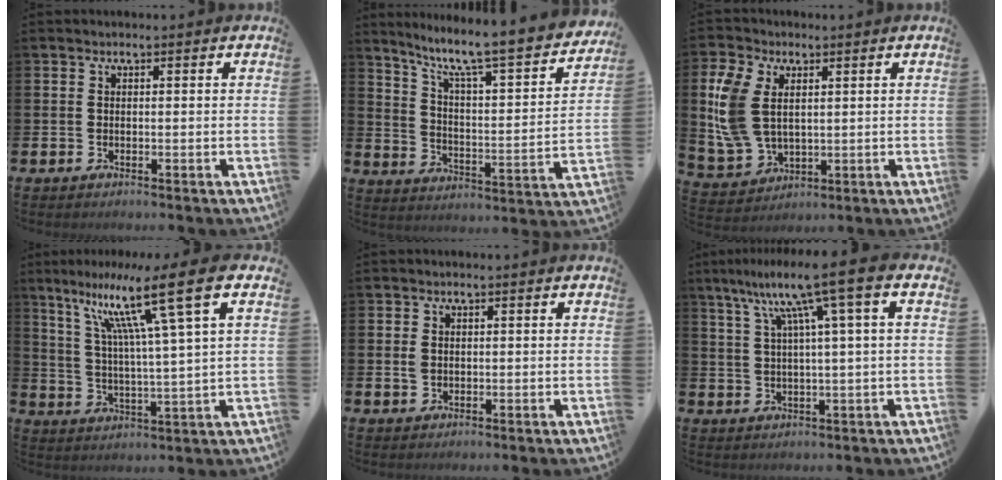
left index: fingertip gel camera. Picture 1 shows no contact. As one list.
[{"total": 7.8, "force": [6.8, 0.8, 3.9], "torque": [-0.092, -0.065, 0.103]}, {"total": 9.0, "force": [2.6, 6.3, 6.0], "torque": [-0.146, 0.017, 0.051]}, {"total": 13.2, "force": [7.8, -0.1, 10.6], "torque": [-0.216, -0.034, 0.115]}, {"total": 1.6, "force": [0.4, 1.3, 0.9], "torque": [-0.018, 0.009, 0.006]}, {"total": 9.5, "force": [4.5, -0.1, 8.4], "torque": [-0.178, -0.009, 0.069]}]